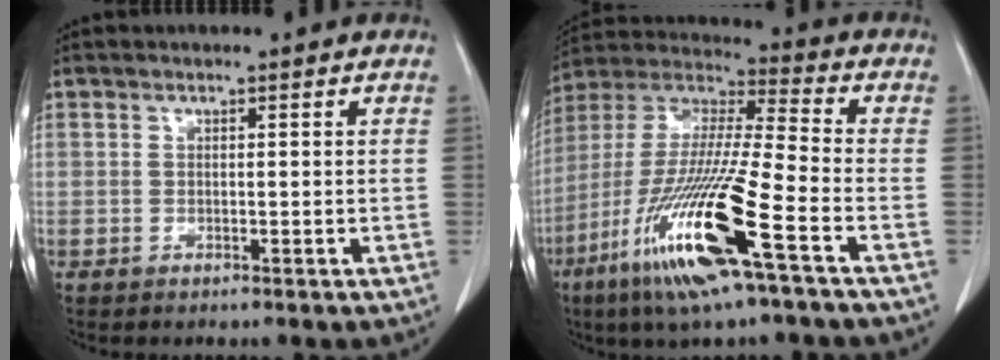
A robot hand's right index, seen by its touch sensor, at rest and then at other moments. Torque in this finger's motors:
{"motor_torque": [1.78, -0.36, 0.94, 0.21]}